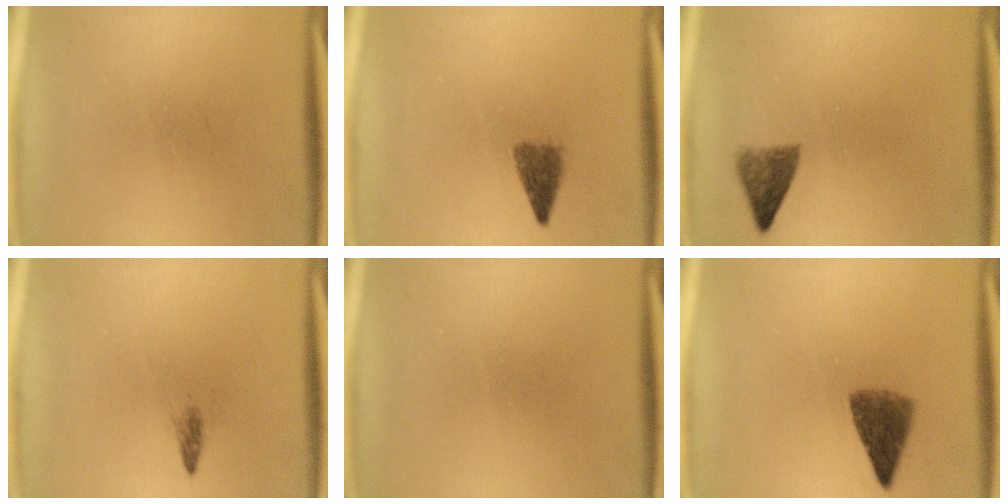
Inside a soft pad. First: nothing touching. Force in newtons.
{"total": 2.8}
{"total": 3.5}
{"total": 1.0}
{"total": 0.0}
{"total": 5.4}